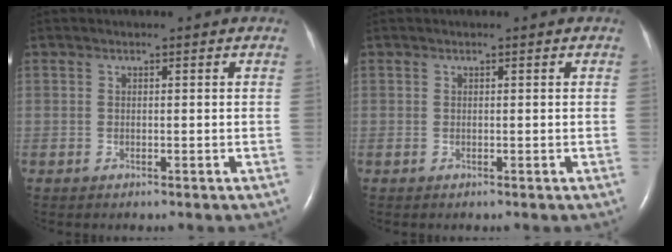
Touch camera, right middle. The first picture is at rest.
{"total": 0.0}